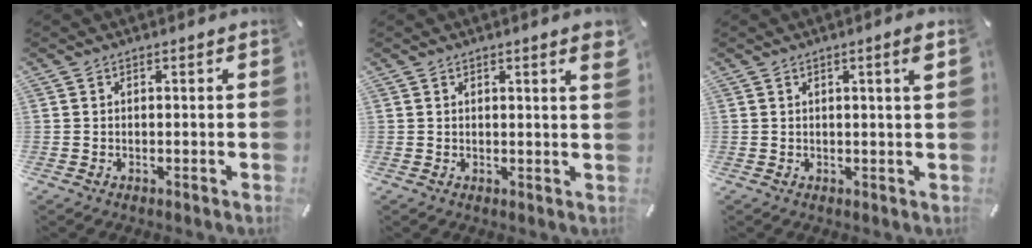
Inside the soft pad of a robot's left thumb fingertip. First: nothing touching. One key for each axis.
{"total": 2.7, "fx": 1.3, "fy": 0.2, "fz": 2.3, "tx": -0.038, "ty": -0.003, "tz": 0.021}
{"total": 3.1, "fx": 1.0, "fy": 0.1, "fz": 2.9, "tx": -0.048, "ty": -0.004, "tz": 0.013}